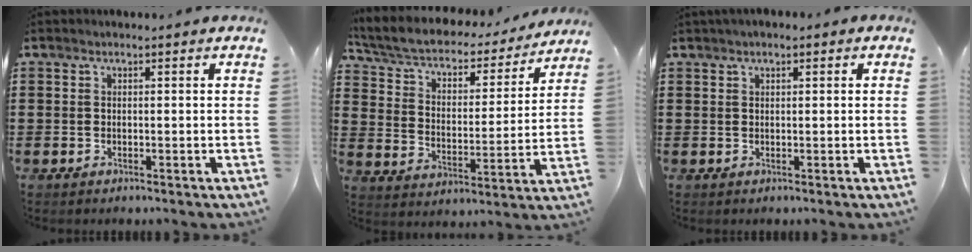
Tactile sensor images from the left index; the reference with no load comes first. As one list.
[{"total": 4.6, "force": [3.8, 1.6, 2.1], "torque": [-0.061, -0.032, 0.058]}, {"total": 0.9, "force": [0.4, 0.4, 0.8], "torque": [-0.015, 0.004, 0.006]}]